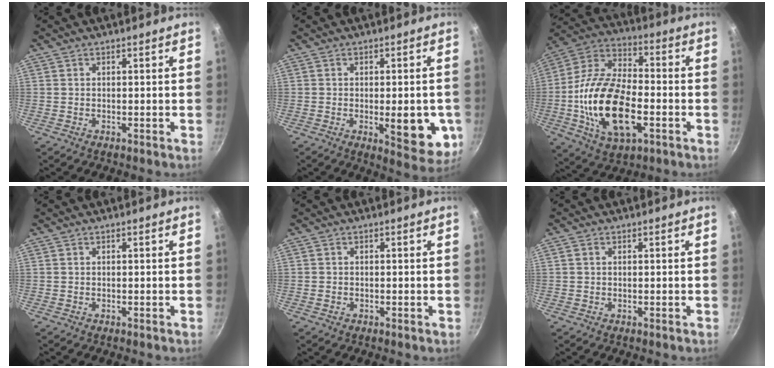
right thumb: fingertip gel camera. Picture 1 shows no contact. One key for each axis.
{"total": 11.4, "fx": -2.3, "fy": 4.3, "fz": 10.3, "tx": -0.103, "ty": -0.009, "tz": -0.024}
{"total": 21.7, "fx": -4.6, "fy": 11.4, "fz": 17.8, "tx": -0.330, "ty": 0.027, "tz": -0.090}
{"total": 0.0}
{"total": 0.6, "fx": -0.3, "fy": 0.5, "fz": 0.3, "tx": -0.003, "ty": 0.000, "tz": -0.006}
{"total": 0.8, "fx": 0.2, "fy": 0.6, "fz": 0.4, "tx": -0.007, "ty": 0.003, "tz": 0.003}